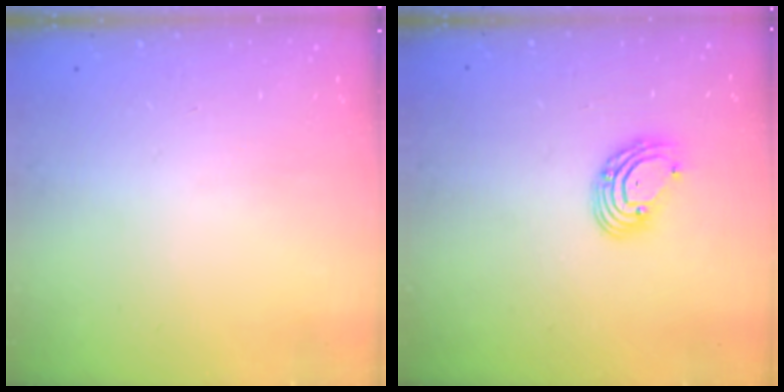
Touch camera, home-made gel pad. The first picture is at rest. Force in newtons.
{"total": 6.5, "press": 6.4, "slide": 0.8}